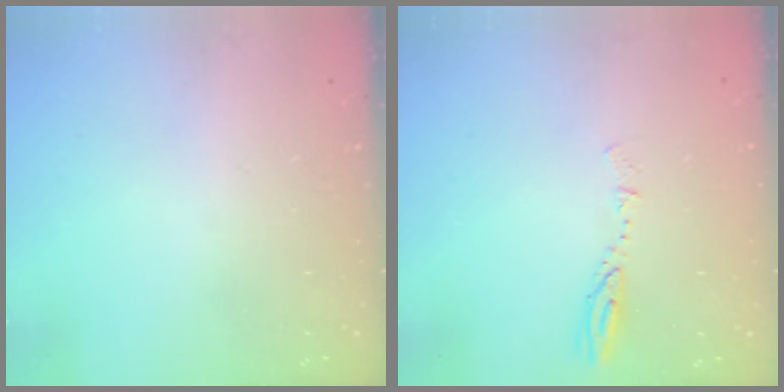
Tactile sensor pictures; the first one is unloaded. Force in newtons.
{"total": 3.8, "press": 3.8, "slide": 0.4}